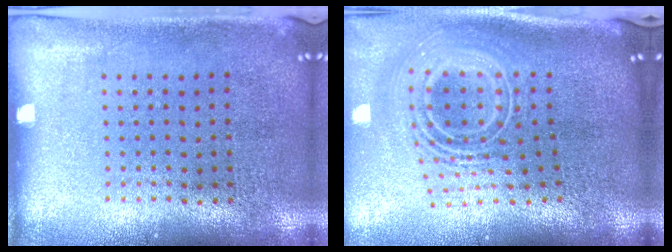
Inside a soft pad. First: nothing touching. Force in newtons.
{"total": 2.8, "press": 1.9, "slide": 2.1}